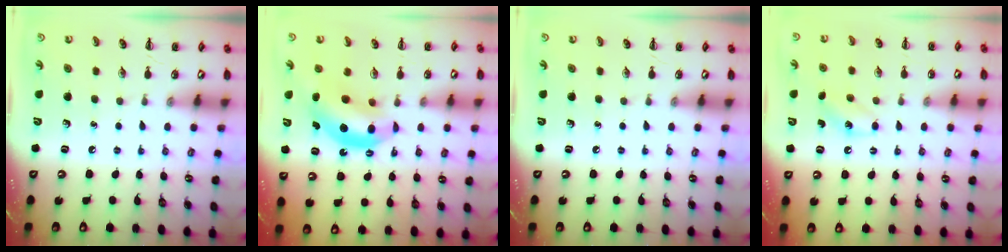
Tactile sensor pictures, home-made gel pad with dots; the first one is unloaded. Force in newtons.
{"total": 10.9, "press": 10.5, "slide": 2.9}
{"total": 0.0}
{"total": 6.2, "press": 6.0, "slide": 1.5}